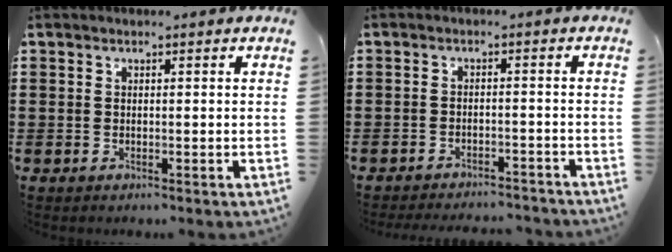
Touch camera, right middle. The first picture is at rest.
{"total": 2.8, "force": [-2.8, 0.1, 0.0], "torque": [-0.006, -0.001, -0.057]}